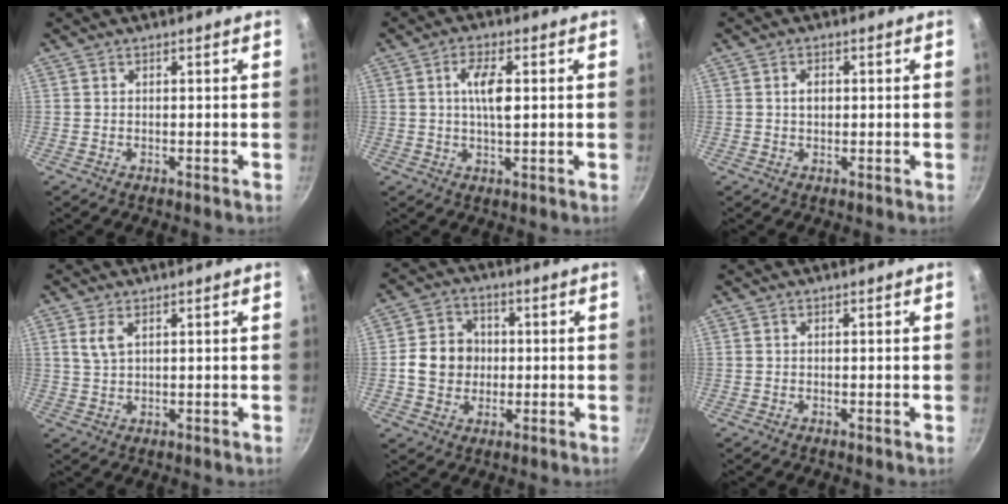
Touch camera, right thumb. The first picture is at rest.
{"total": 6.1, "force": [1.0, 2.1, 5.6], "torque": [-0.105, 0.005, 0.016]}
{"total": 2.2, "force": [0.2, 1.6, 1.6], "torque": [-0.017, 0.003, 0.004]}
{"total": 3.5, "force": [1.5, 1.7, 2.6], "torque": [-0.051, -0.006, 0.031]}
{"total": 9.0, "force": [-0.1, 7.9, 4.3], "torque": [-0.047, 0.015, -0.010]}
{"total": 0.0}